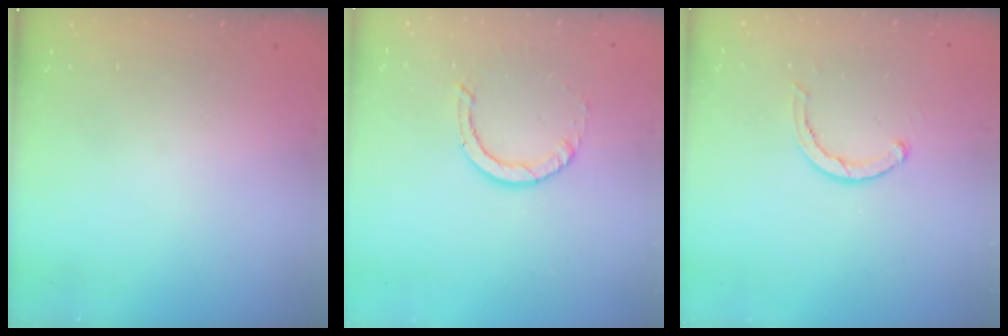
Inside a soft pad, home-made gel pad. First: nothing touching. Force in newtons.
{"total": 2.9, "press": 2.9, "slide": 0.2}
{"total": 3.7, "press": 3.7, "slide": 0.7}